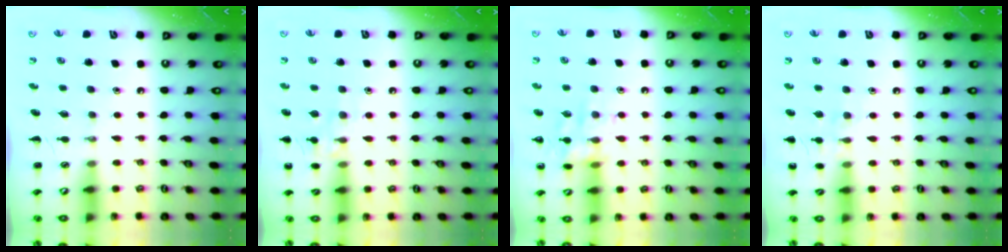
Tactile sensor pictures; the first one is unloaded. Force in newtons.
{"total": 9.2, "press": 8.9, "slide": 2.0}
{"total": 12.0, "press": 12.0, "slide": 0.7}
{"total": 6.5, "press": 6.3, "slide": 1.5}